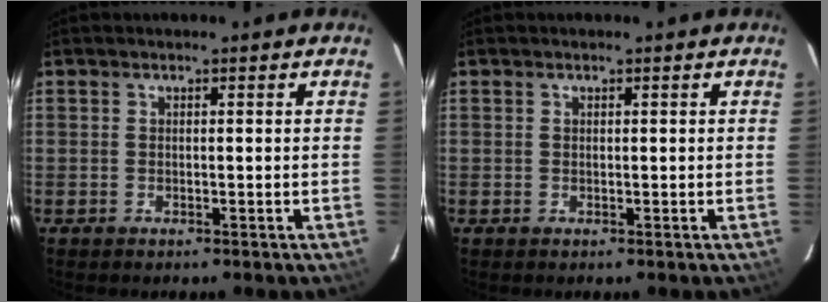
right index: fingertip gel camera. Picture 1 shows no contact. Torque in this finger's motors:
{"motor_torque": [-0.05, 0.13, 0.07, 0.02]}